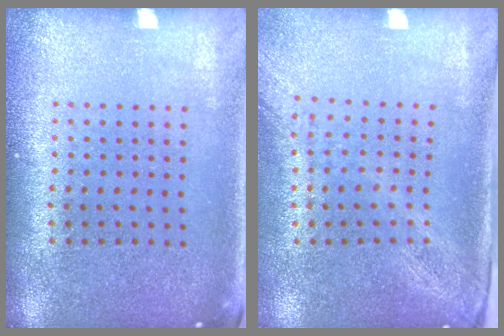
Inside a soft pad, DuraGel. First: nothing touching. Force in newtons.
{"total": 2.0, "press": 1.6, "slide": 1.2}